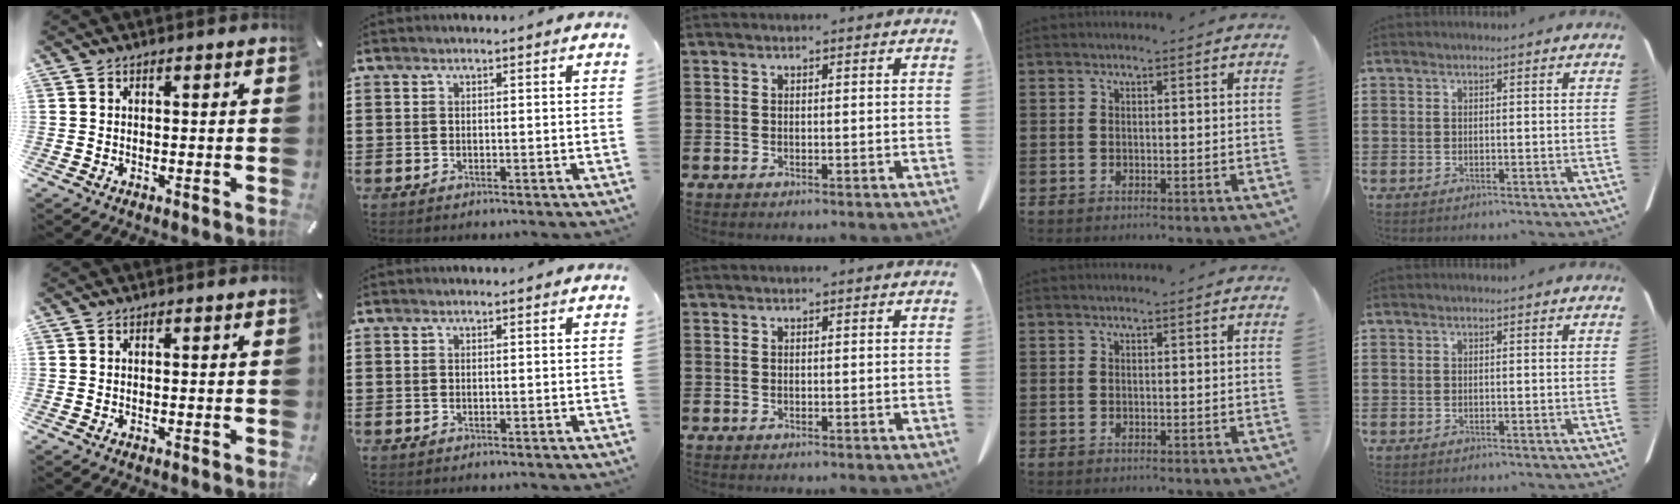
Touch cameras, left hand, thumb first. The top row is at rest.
{}